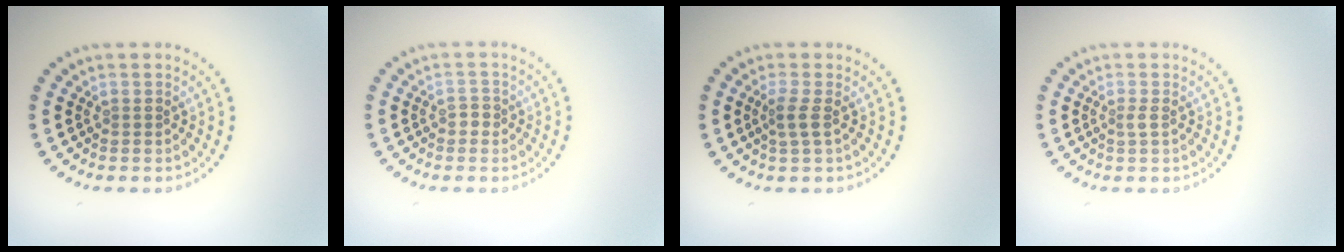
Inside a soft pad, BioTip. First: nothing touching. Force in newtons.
{"total": 1.0, "press": 1.0, "slide": 0.3}
{"total": 1.6, "press": 1.2, "slide": 1.0}
{"total": 0.9, "press": 0.6, "slide": 0.6}